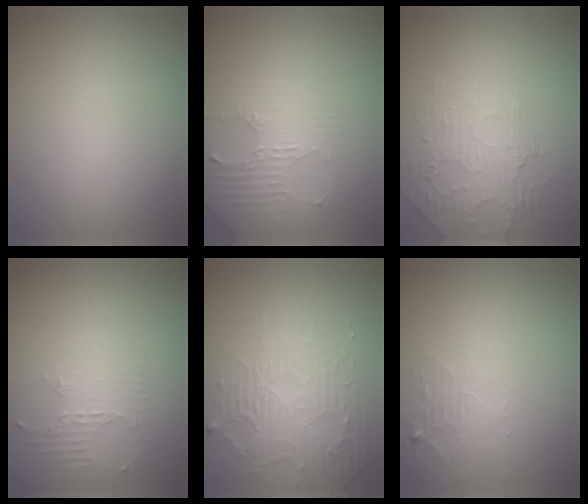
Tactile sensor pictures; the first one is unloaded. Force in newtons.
{"total": 3.9, "press": 3.7, "slide": 1.0}
{"total": 2.1, "press": 1.2, "slide": 1.7}
{"total": 2.3, "press": 1.6, "slide": 1.6}
{"total": 4.7, "press": 3.3, "slide": 3.3}
{"total": 2.2, "press": 2.2, "slide": 0.5}